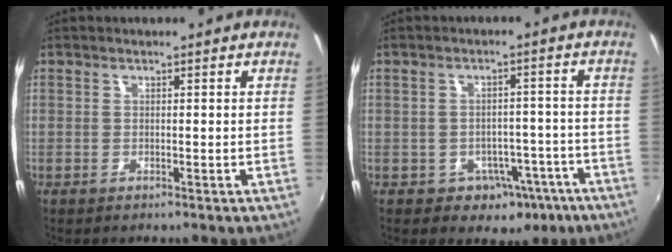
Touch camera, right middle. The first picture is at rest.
{"total": 8.0, "force": [-4.6, 5.9, 2.8], "torque": [-0.046, 0.027, -0.034]}